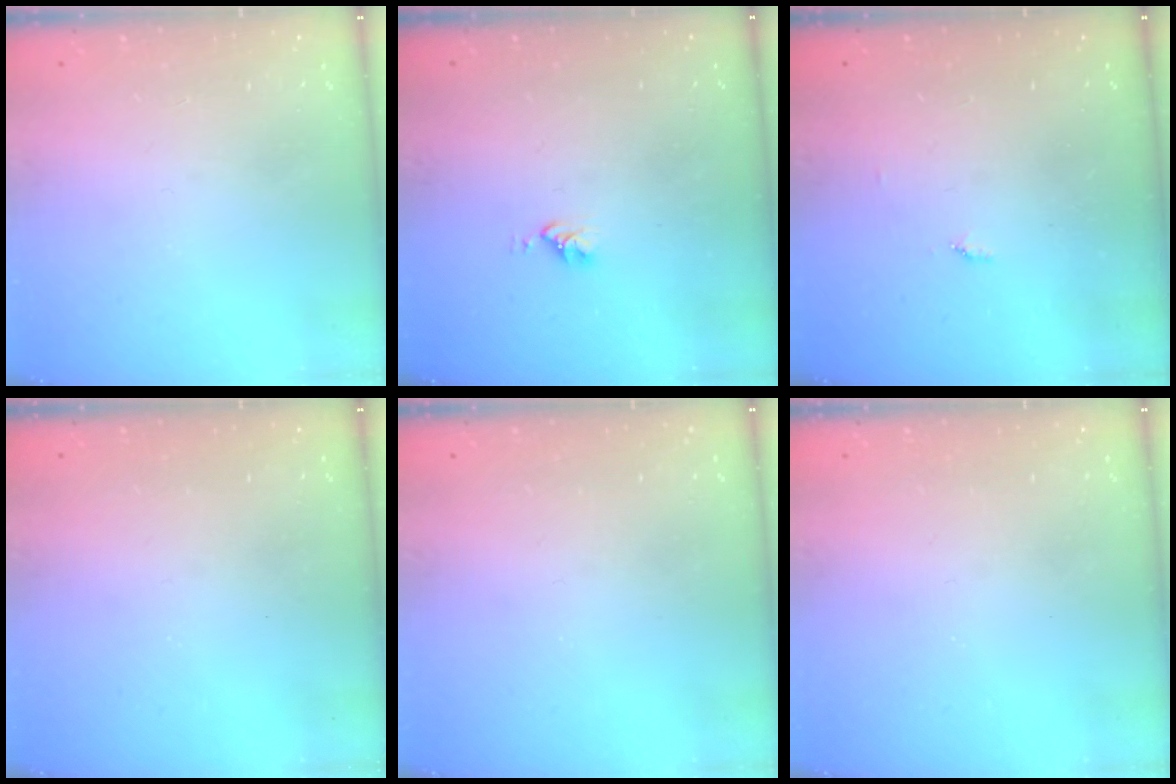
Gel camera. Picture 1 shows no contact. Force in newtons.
{"total": 2.8, "press": 2.8, "slide": 0.4}
{"total": 4.5, "press": 4.5, "slide": 0.6}
{"total": 0.0}
{"total": 0.0}
{"total": 0.0}